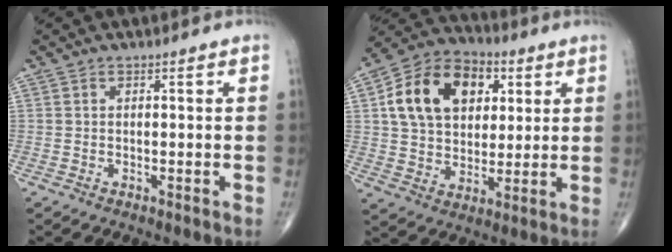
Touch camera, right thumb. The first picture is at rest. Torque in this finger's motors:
{"motor_torque": [-0.60, 1.11, 1.10, 0.84, 0.39]}